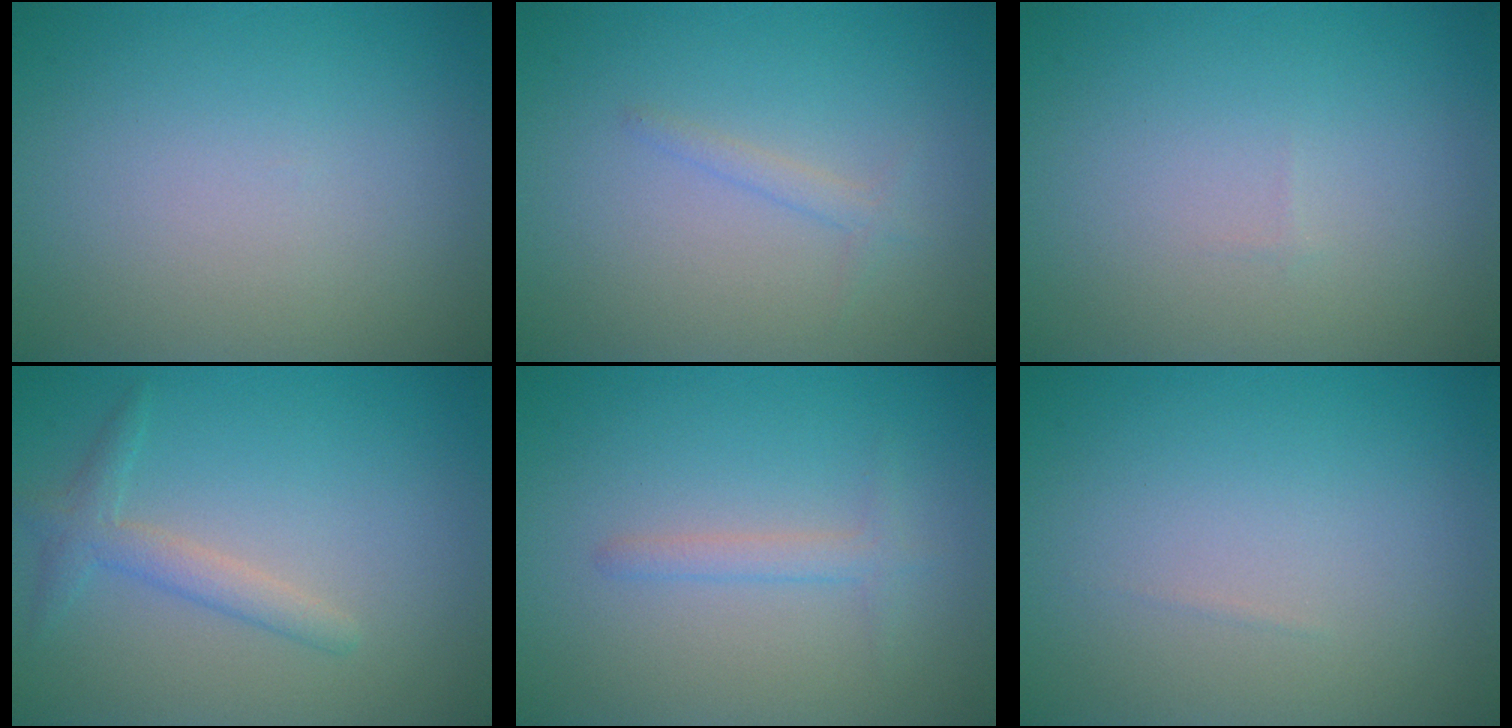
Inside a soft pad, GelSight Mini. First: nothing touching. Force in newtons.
{"total": 1.0, "press": 1.0, "slide": 0.0}
{"total": 0.0}
{"total": 2.1, "press": 2.1, "slide": 0.1}
{"total": 1.4, "press": 1.4, "slide": 0.1}
{"total": 0.0}